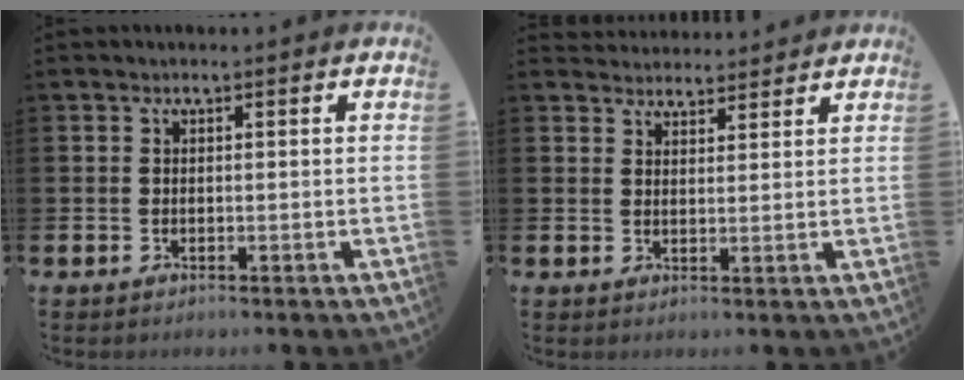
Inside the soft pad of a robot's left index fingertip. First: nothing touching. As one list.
[{"total": 3.5, "force": [3.3, 0.9, -0.4], "torque": [0.004, -0.016, 0.062]}]